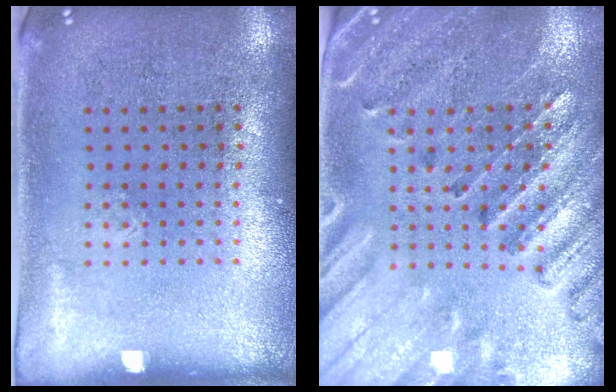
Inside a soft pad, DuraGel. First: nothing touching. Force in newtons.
{"total": 2.9, "press": 2.6, "slide": 1.1}